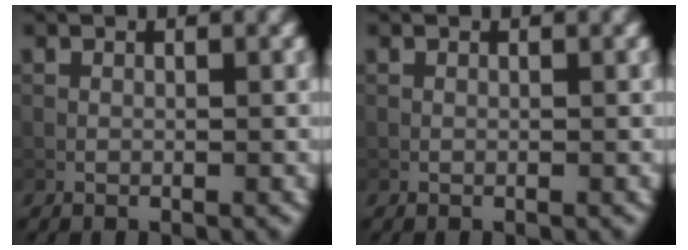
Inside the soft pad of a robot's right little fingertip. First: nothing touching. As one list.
[{"total": 0.0}]